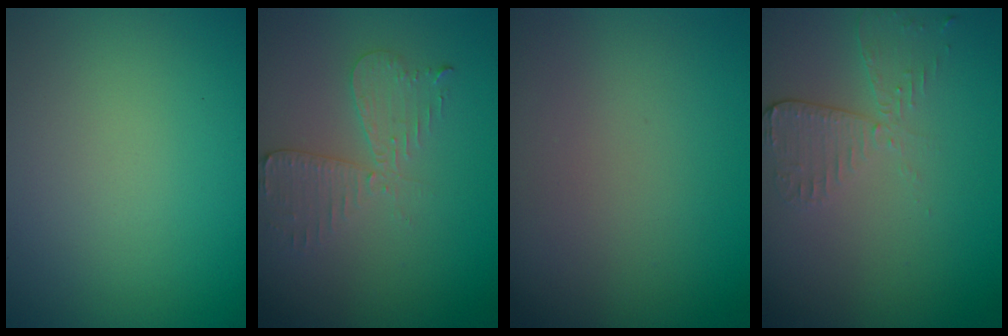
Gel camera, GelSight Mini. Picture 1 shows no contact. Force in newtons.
{"total": 2.7, "press": 2.4, "slide": 1.1}
{"total": 0.0}
{"total": 2.6, "press": 2.3, "slide": 1.1}